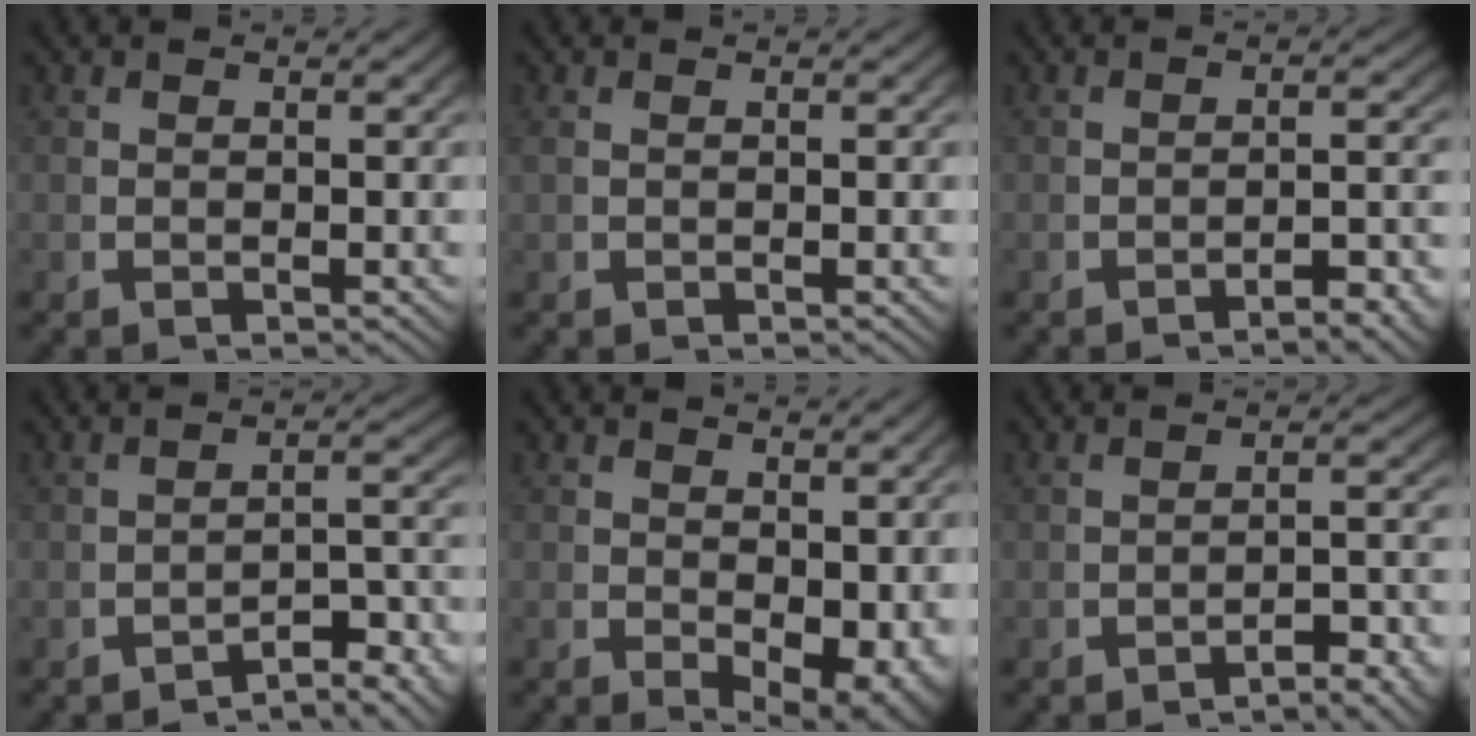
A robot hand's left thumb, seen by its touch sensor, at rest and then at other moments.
{"total": 0.0}
{"total": 3.2, "force": [-2.5, 0.4, 1.9], "torque": [-0.022, -0.001, -0.038]}
{"total": 4.9, "force": [-3.6, 1.2, 3.2], "torque": [-0.038, -0.009, -0.047]}
{"total": 4.3, "force": [0.3, 2.4, 3.5], "torque": [-0.055, -0.028, 0.024]}
{"total": 3.5, "force": [-2.8, 0.5, 2.0], "torque": [-0.023, -0.004, -0.041]}